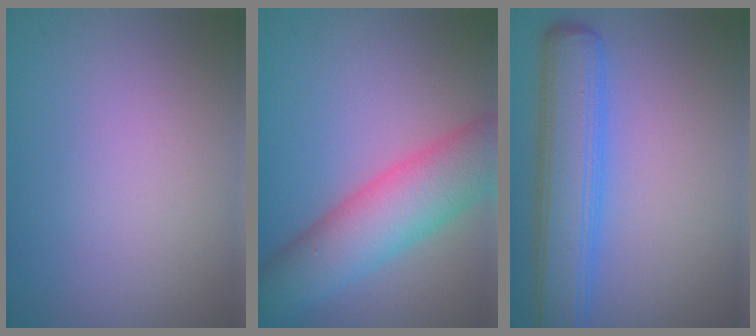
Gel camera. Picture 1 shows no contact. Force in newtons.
{"total": 8.4, "press": 8.4, "slide": 0.5}
{"total": 6.5, "press": 6.5, "slide": 0.1}